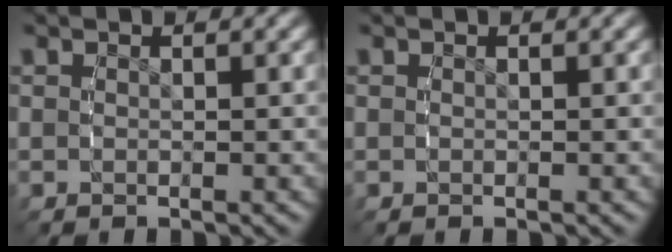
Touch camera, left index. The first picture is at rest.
{"total": 0.0}